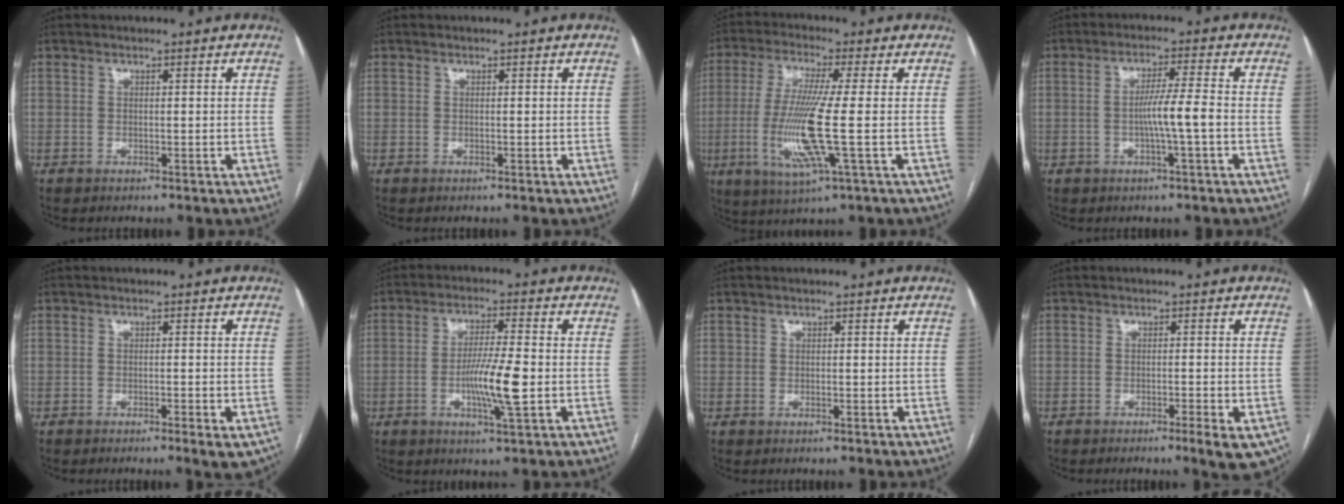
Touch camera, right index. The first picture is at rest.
{"total": 0.0}
{"total": 12.0, "force": [-2.1, -0.4, 11.8], "torque": [-0.254, -0.018, -0.047]}
{"total": 5.4, "force": [-1.2, -0.7, 5.2], "torque": [-0.091, 0.005, -0.022]}
{"total": 3.5, "force": [-2.0, 0.6, 2.8], "torque": [-0.028, -0.004, -0.026]}
{"total": 8.2, "force": [-1.7, 0.2, 8.1], "torque": [-0.148, -0.007, -0.032]}
{"total": 0.0}
{"total": 5.6, "force": [-3.4, 0.7, 4.4], "torque": [-0.041, -0.007, -0.045]}